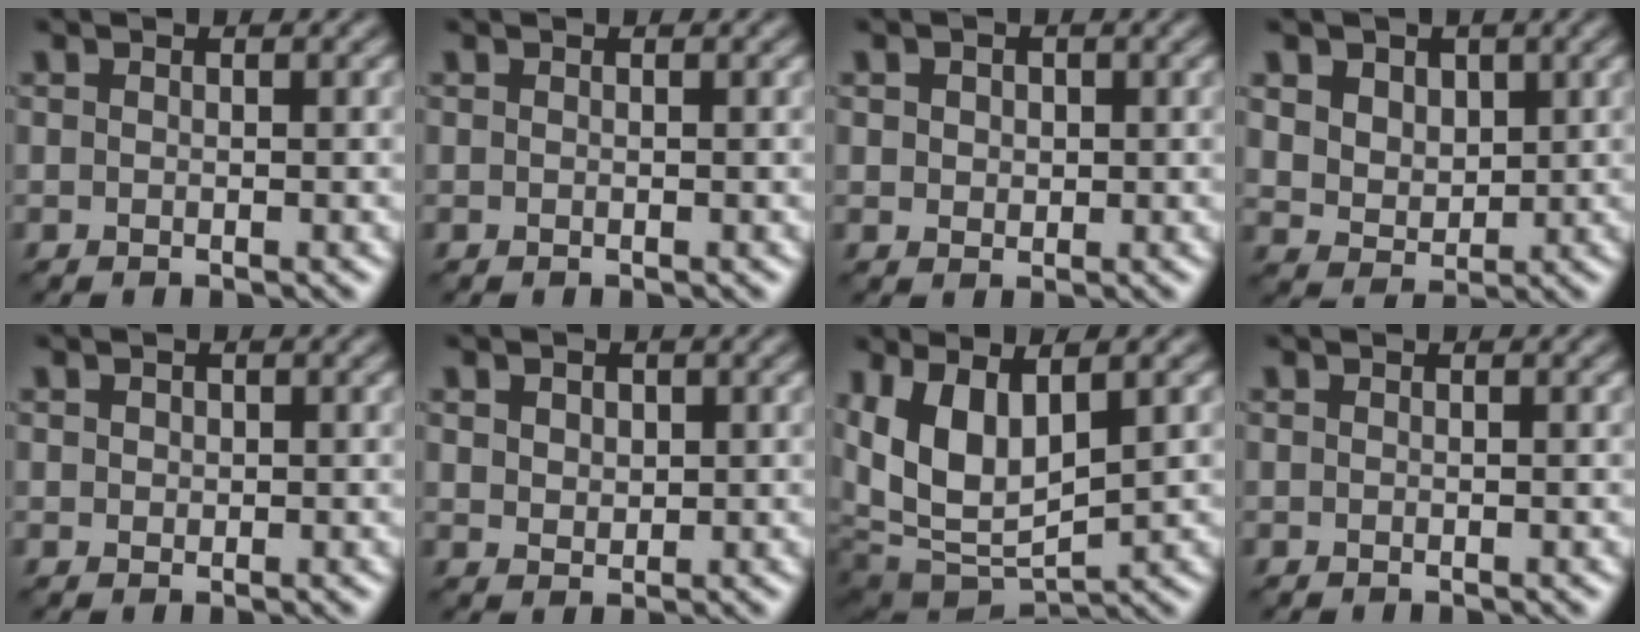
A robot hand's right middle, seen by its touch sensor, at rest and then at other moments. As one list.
[{"total": 0.0}, {"total": 1.7, "force": [0.6, 1.4, 0.8], "torque": [-0.013, 0.010, 0.005]}, {"total": 5.8, "force": [2.7, 4.4, 2.6], "torque": [-0.069, 0.007, 0.046]}, {"total": 0.6, "force": [0.2, 0.5, 0.1], "torque": [0.001, -0.002, 0.004]}, {"total": 2.3, "force": [1.1, 1.7, 1.1], "torque": [-0.024, 0.011, 0.014]}, {"total": 8.3, "force": [1.9, 4.3, 6.8], "torque": [-0.140, -0.009, 0.031]}, {"total": 0.0}]